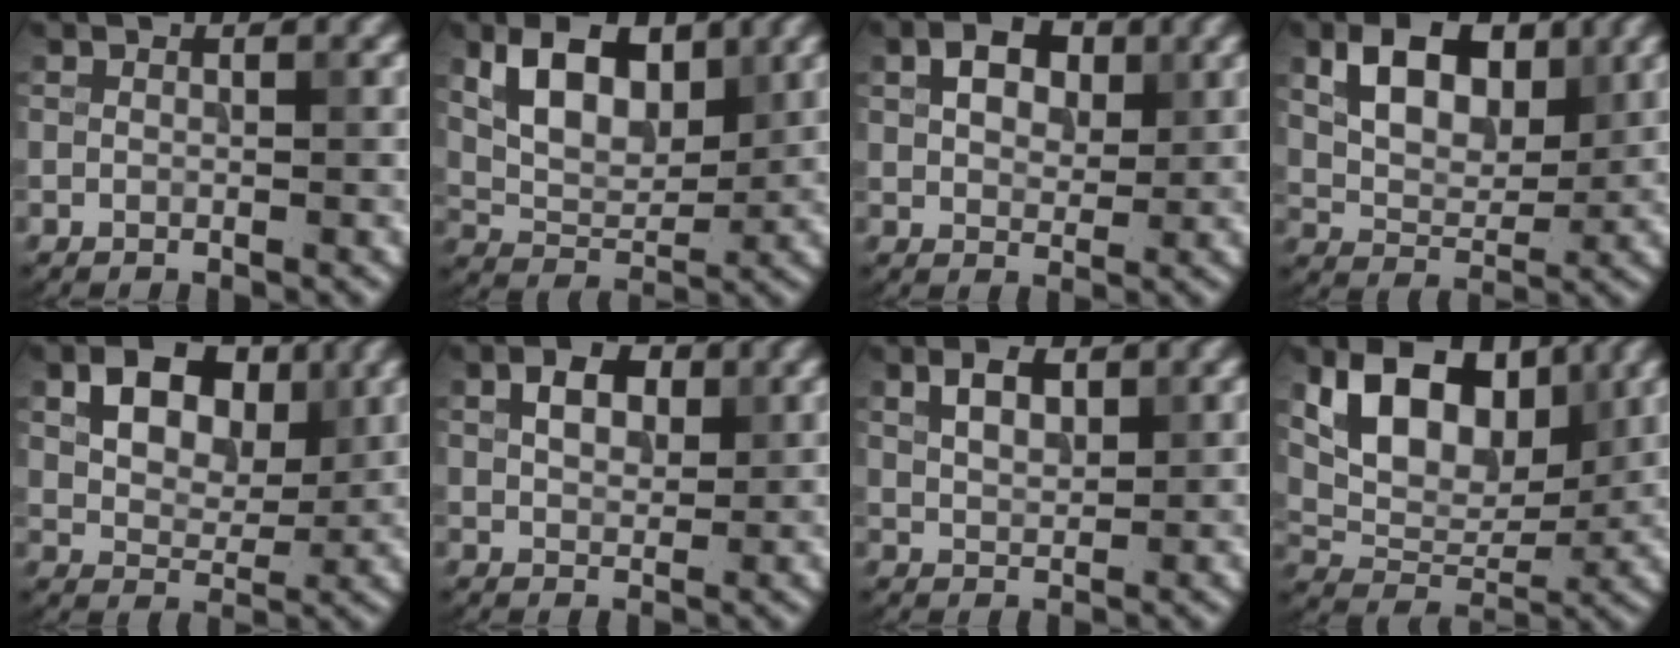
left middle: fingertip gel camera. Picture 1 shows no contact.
{"total": 6.7, "force": [2.7, 4.0, 4.7], "torque": [-0.088, -0.004, 0.047]}
{"total": 3.8, "force": [1.4, 2.5, 2.5], "torque": [-0.045, 0.005, 0.019]}
{"total": 6.6, "force": [2.5, 4.1, 4.6], "torque": [-0.079, -0.003, 0.040]}
{"total": 6.3, "force": [2.3, 4.2, 4.1], "torque": [-0.064, 0.000, 0.032]}
{"total": 3.2, "force": [1.2, 2.1, 2.2], "torque": [-0.042, 0.005, 0.020]}
{"total": 2.8, "force": [1.4, 1.5, 1.9], "torque": [-0.039, 0.003, 0.029]}
{"total": 8.9, "force": [3.7, 5.5, 6.0], "torque": [-0.105, -0.008, 0.061]}